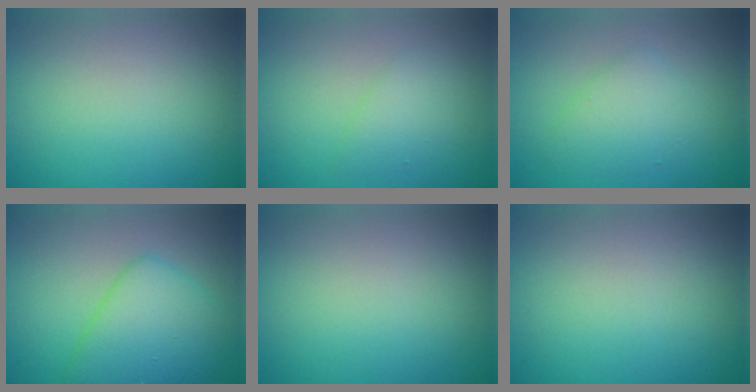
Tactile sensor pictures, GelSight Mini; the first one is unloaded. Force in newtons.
{"total": 1.7, "press": 1.7, "slide": 0.2}
{"total": 2.9, "press": 2.9, "slide": 0.2}
{"total": 5.5, "press": 5.5, "slide": 0.2}
{"total": 0.0}
{"total": 0.0}